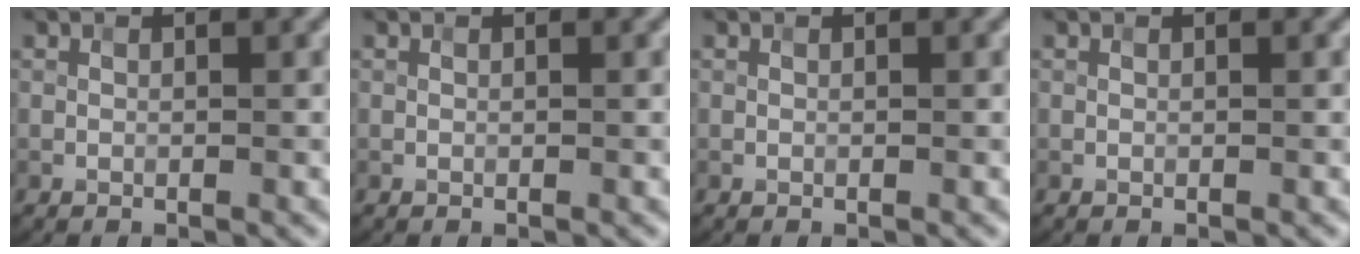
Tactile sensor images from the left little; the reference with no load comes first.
{"total": 0.0}
{"total": 0.0}
{"total": 0.0}